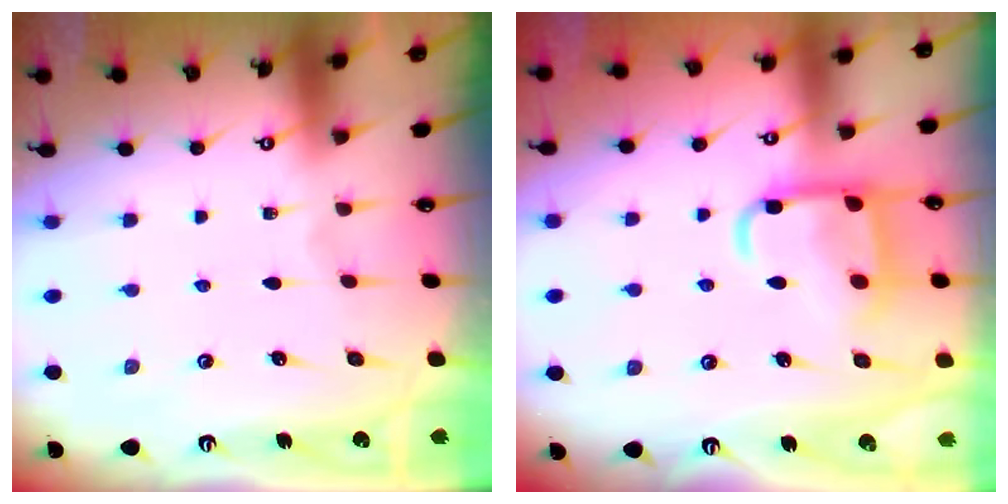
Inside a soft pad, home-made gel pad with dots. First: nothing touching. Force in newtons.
{"total": 13.7, "press": 13.6, "slide": 1.3}